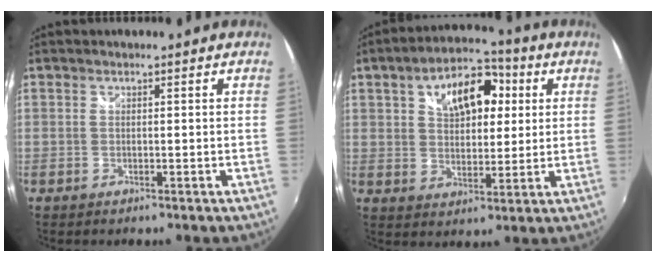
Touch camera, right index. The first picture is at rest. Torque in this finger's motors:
{"motor_torque": [0.73, -0.05, 0.72, 0.21]}